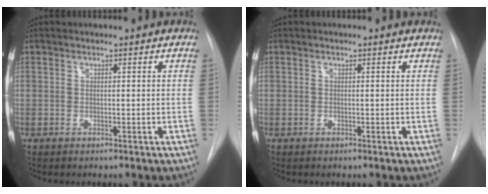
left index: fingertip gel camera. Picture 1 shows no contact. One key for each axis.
{"total": 0.6, "fx": 0.6, "fy": 0.1, "fz": 0.1, "tx": -0.004, "ty": 0.004, "tz": 0.004}